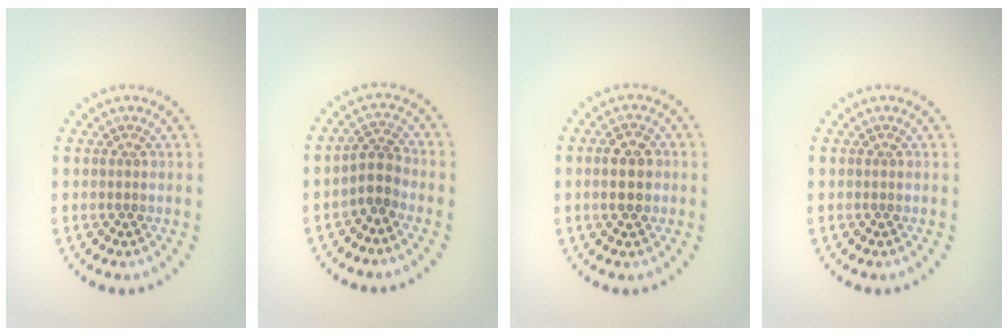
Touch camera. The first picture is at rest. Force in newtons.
{"total": 2.5, "press": 1.9, "slide": 1.5}
{"total": 2.9, "press": 2.9, "slide": 0.2}
{"total": 0.0}